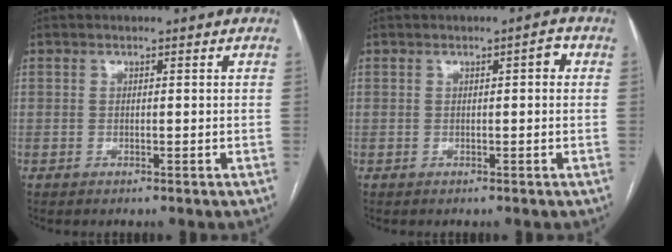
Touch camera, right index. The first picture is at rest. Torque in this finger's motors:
{"motor_torque": [0.23, 0.02, 0.08, 0.02]}